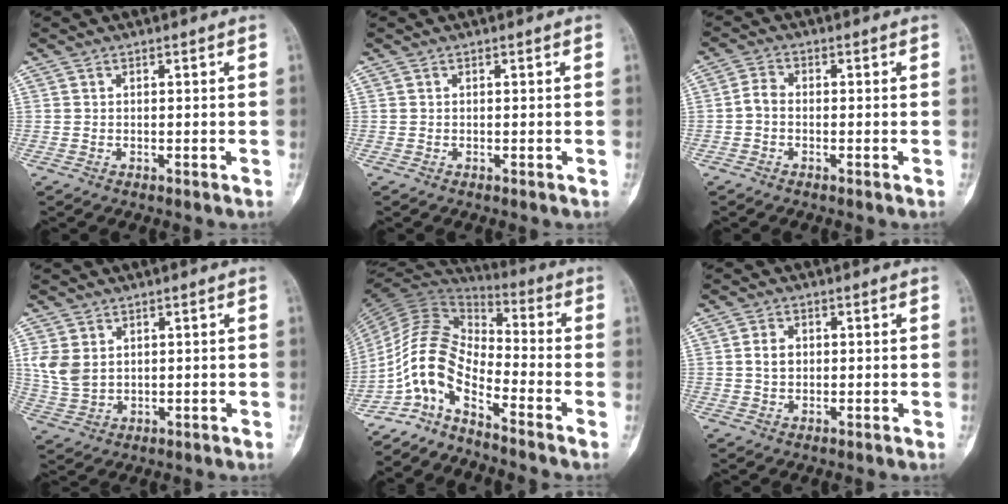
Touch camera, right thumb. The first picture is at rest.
{"total": 0.0}
{"total": 2.6, "force": [-0.7, 1.8, 1.8], "torque": [-0.034, 0.010, -0.023]}
{"total": 6.1, "force": [1.6, 4.5, 3.7], "torque": [-0.068, -0.005, 0.044]}
{"total": 11.5, "force": [-6.8, 4.6, 8.1], "torque": [-0.154, 0.081, -0.143]}
{"total": 3.0, "force": [0.3, 2.3, 1.9], "torque": [-0.029, 0.004, 0.005]}